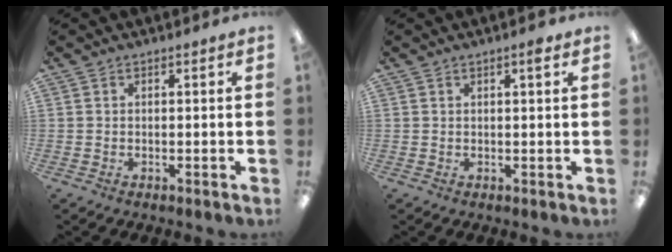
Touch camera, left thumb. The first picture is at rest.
{"total": 2.1, "force": [1.3, 0.4, 1.6], "torque": [-0.018, -0.003, 0.017]}